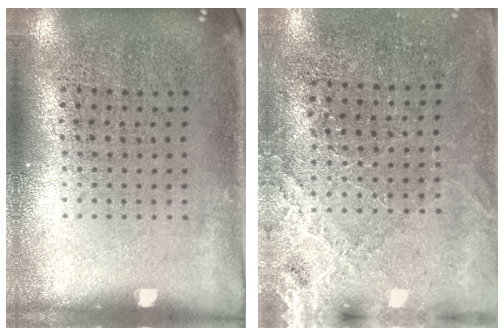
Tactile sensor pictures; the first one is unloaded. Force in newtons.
{"total": 2.6, "press": 2.6, "slide": 0.5}